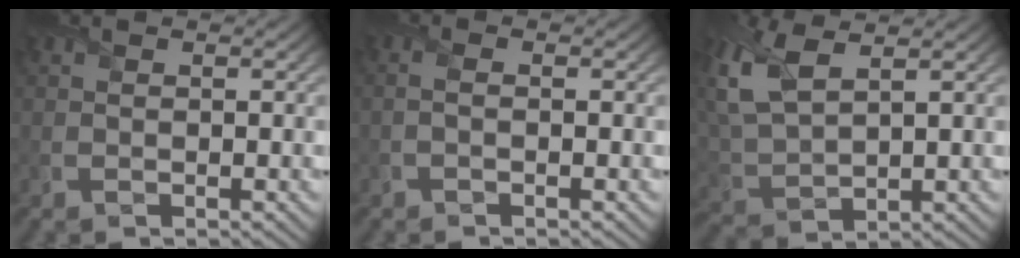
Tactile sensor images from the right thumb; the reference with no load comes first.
{"total": 1.0, "force": [-0.4, 0.2, 0.9], "torque": [-0.020, 0.001, -0.011]}
{"total": 8.9, "force": [4.4, 4.0, 6.6], "torque": [-0.189, 0.008, 0.091]}